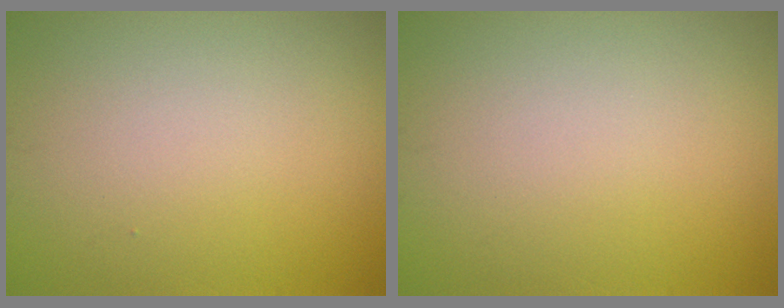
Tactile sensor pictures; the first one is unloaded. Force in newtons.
{"total": 0.0}